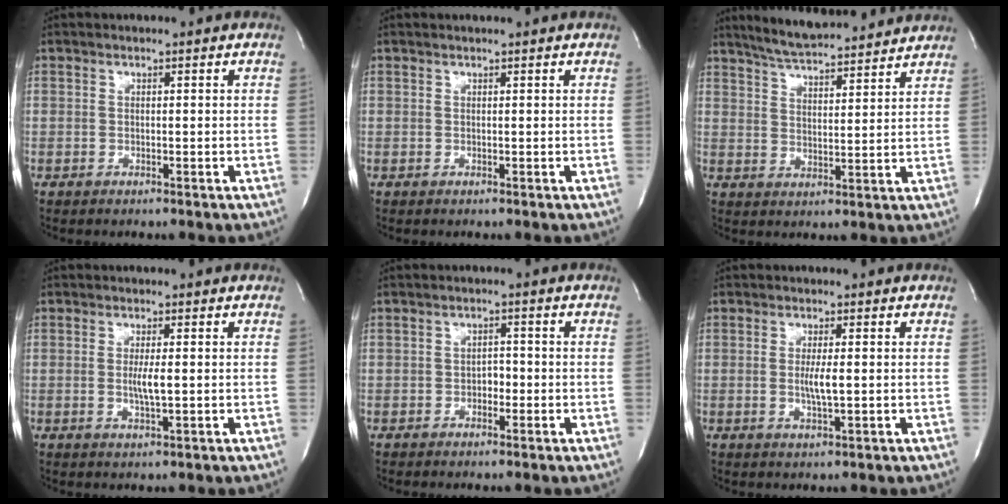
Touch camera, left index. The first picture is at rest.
{"total": 0.6, "force": [0.5, -0.2, 0.3], "torque": [-0.005, 0.005, 0.011]}
{"total": 13.5, "force": [12.3, 1.3, 5.3], "torque": [-0.093, 0.010, 0.185]}
{"total": 2.8, "force": [-0.5, 0.0, 2.8], "torque": [-0.058, -0.010, -0.006]}
{"total": 1.9, "force": [-1.1, 1.1, 1.2], "torque": [-0.012, 0.001, -0.017]}
{"total": 3.0, "force": [-0.5, 0.0, 2.9], "torque": [-0.061, -0.010, -0.006]}